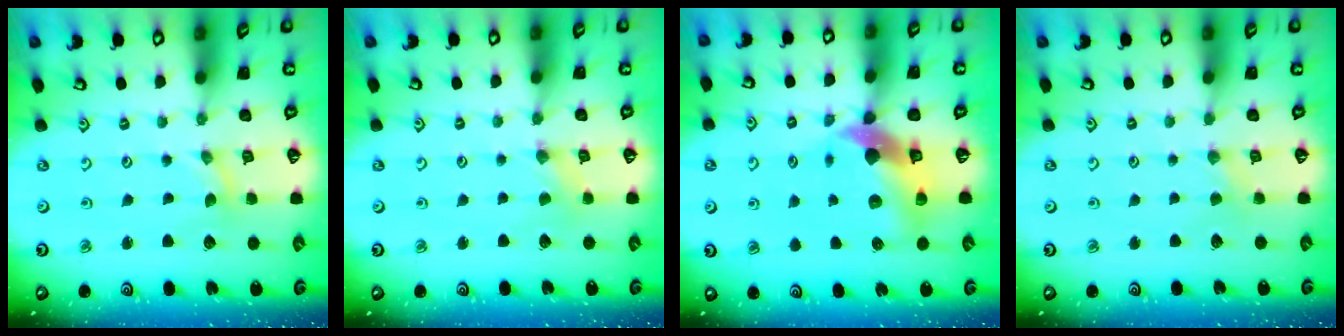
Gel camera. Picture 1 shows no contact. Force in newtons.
{"total": 0.5, "press": 0.5, "slide": 0.1}
{"total": 11.1, "press": 11.0, "slide": 1.6}
{"total": 0.8, "press": 0.8, "slide": 0.3}